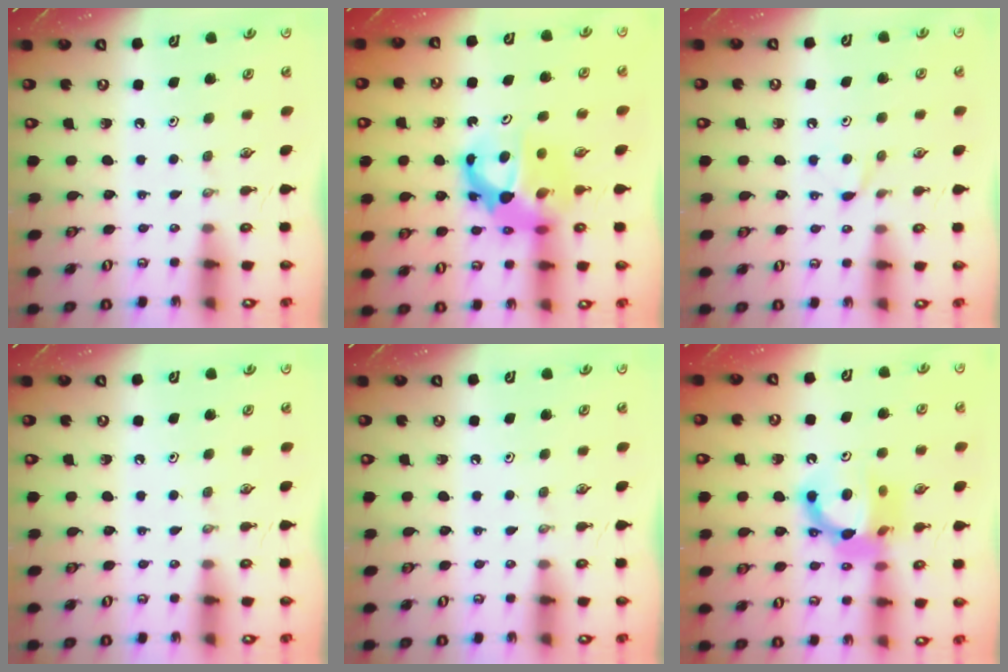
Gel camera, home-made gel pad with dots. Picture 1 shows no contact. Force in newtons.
{"total": 7.8, "press": 7.8, "slide": 0.6}
{"total": 5.3, "press": 5.2, "slide": 0.7}
{"total": 0.0}
{"total": 0.0}
{"total": 12.5, "press": 12.4, "slide": 1.4}